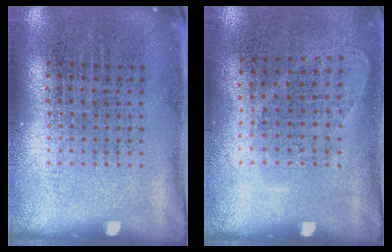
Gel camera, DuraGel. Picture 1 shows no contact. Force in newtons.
{"total": 1.0, "press": 0.9, "slide": 0.5}